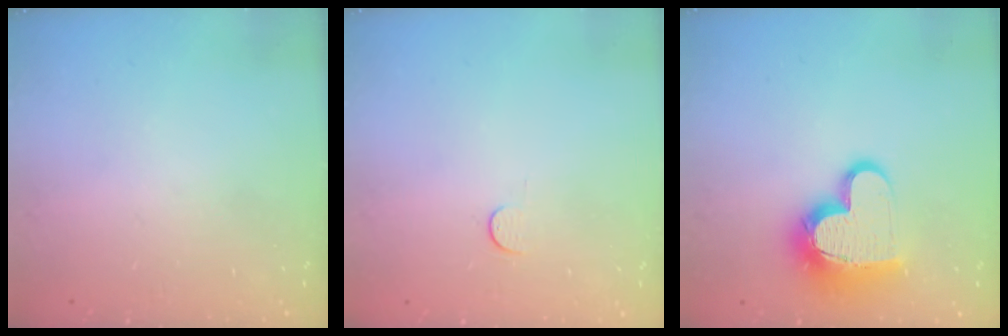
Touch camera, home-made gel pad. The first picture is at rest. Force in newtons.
{"total": 2.8, "press": 2.8, "slide": 0.4}
{"total": 14.7, "press": 14.6, "slide": 1.2}